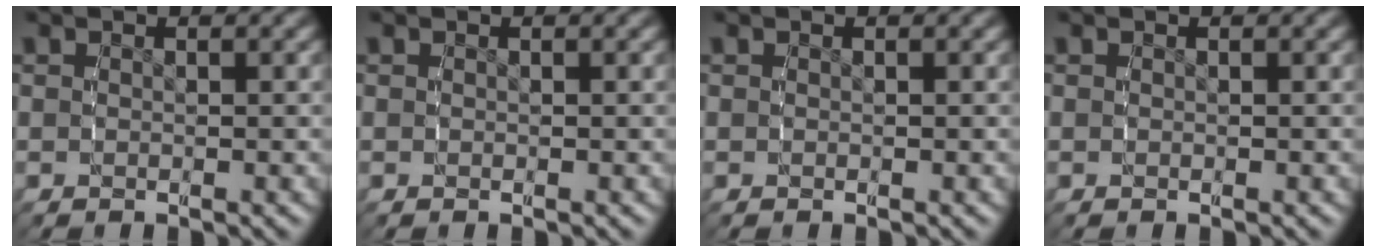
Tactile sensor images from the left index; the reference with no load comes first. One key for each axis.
{"total": 0.0}
{"total": 0.0}
{"total": 0.0}